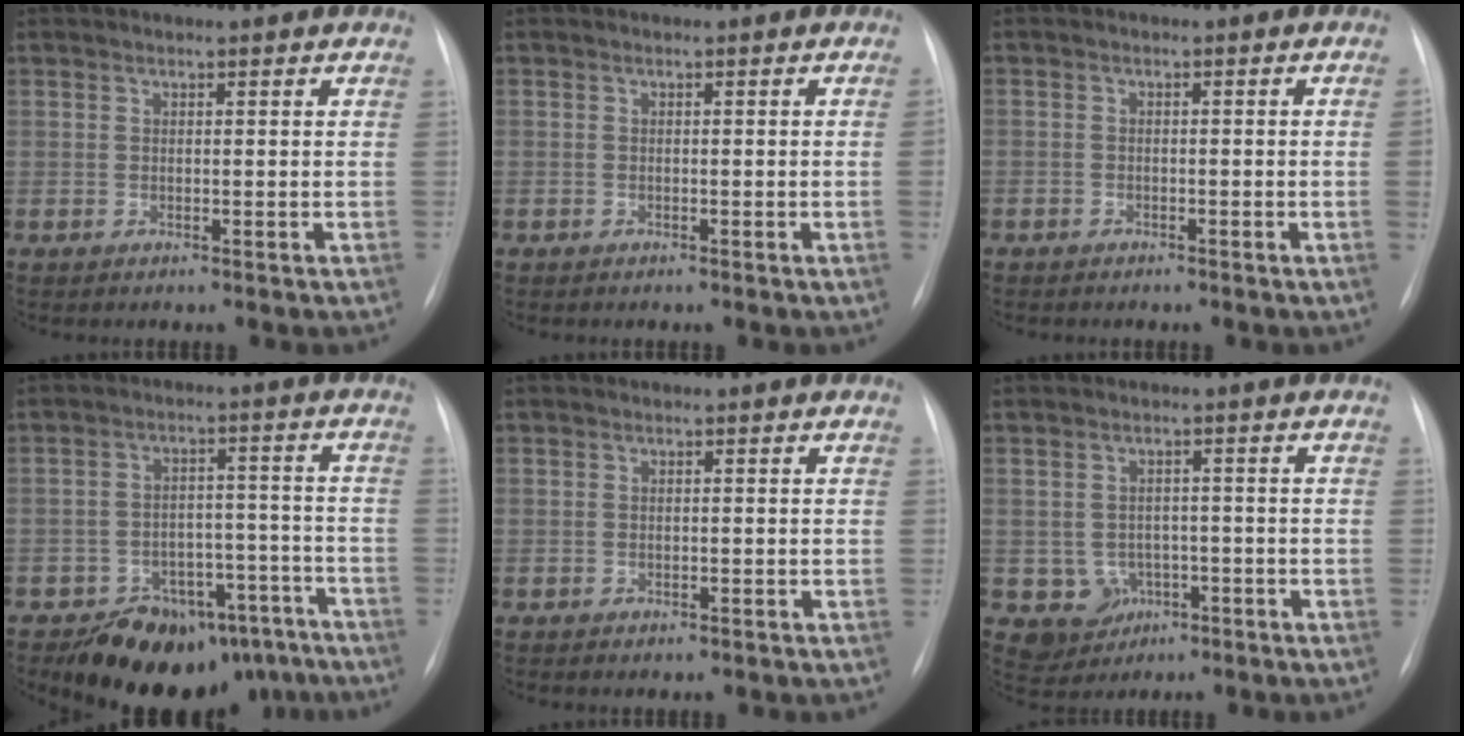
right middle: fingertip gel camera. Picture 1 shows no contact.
{"total": 0.7, "force": [-0.2, -0.2, 0.6], "torque": [-0.008, 0.005, 0.000]}
{"total": 1.2, "force": [-0.7, 0.0, 0.9], "torque": [-0.014, 0.004, -0.013]}
{"total": 15.5, "force": [-12.6, 7.9, 4.2], "torque": [-0.033, 0.044, -0.163]}
{"total": 0.7, "force": [-0.4, 0.6, 0.2], "torque": [-0.004, 0.002, -0.003]}
{"total": 5.0, "force": [-1.6, 4.7, 1.0], "torque": [-0.015, 0.009, -0.014]}